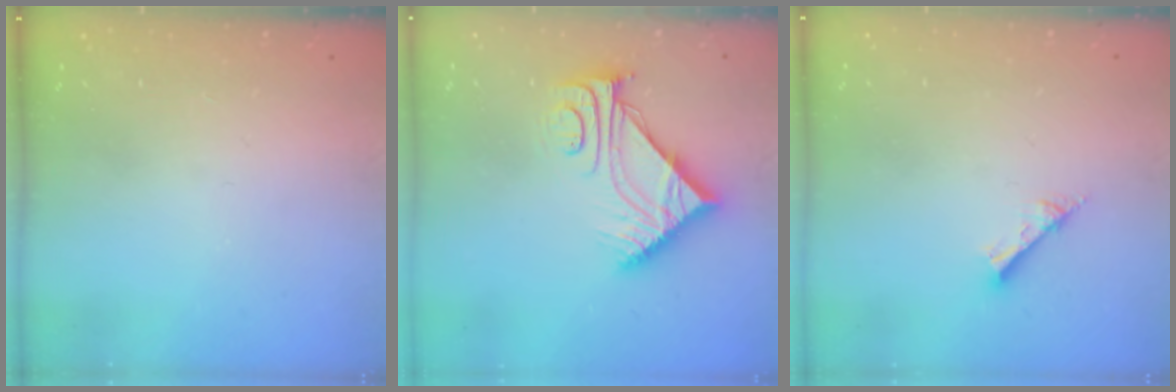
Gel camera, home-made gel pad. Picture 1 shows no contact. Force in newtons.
{"total": 10.3, "press": 10.2, "slide": 0.9}
{"total": 5.0, "press": 5.0, "slide": 0.7}